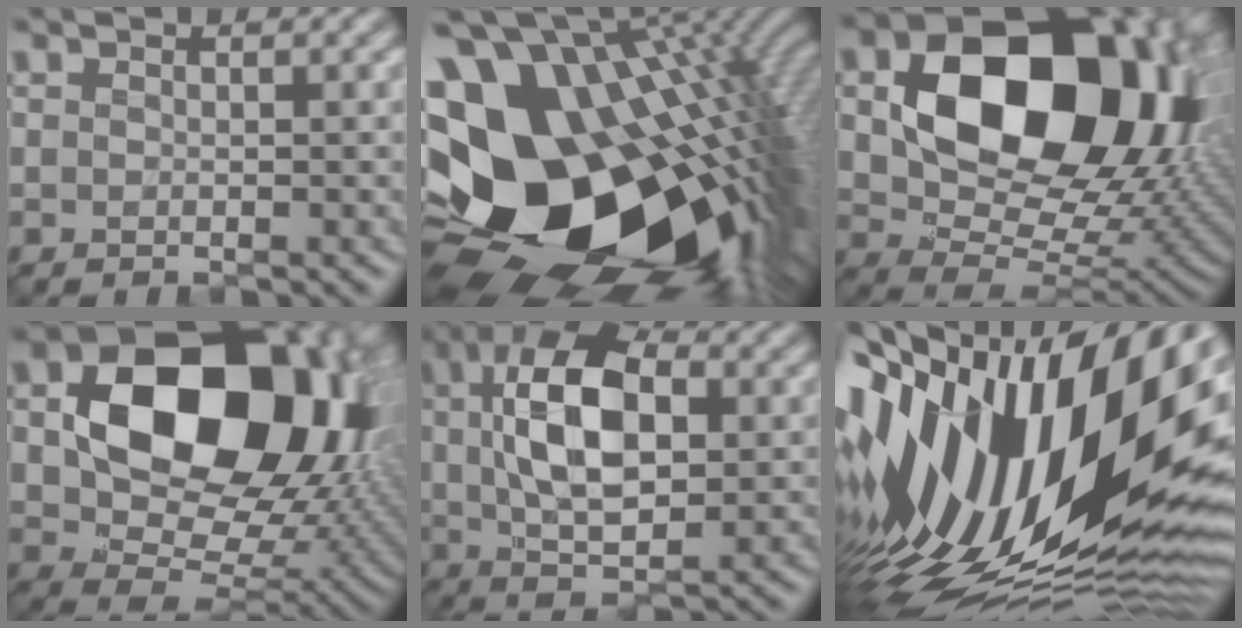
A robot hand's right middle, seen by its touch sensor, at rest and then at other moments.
{"total": 20.7, "force": [0.1, 14.6, 14.7], "torque": [-0.265, -0.073, 0.041]}
{"total": 16.7, "force": [4.1, 11.6, 11.3], "torque": [-0.177, -0.009, 0.081]}
{"total": 15.5, "force": [2.8, 10.8, 10.8], "torque": [-0.155, 0.001, 0.050]}
{"total": 10.9, "force": [1.5, 5.2, 9.4], "torque": [-0.167, 0.015, 0.019]}
{"total": 20.1, "force": [0.3, 9.8, 17.6], "torque": [-0.320, -0.031, -0.012]}